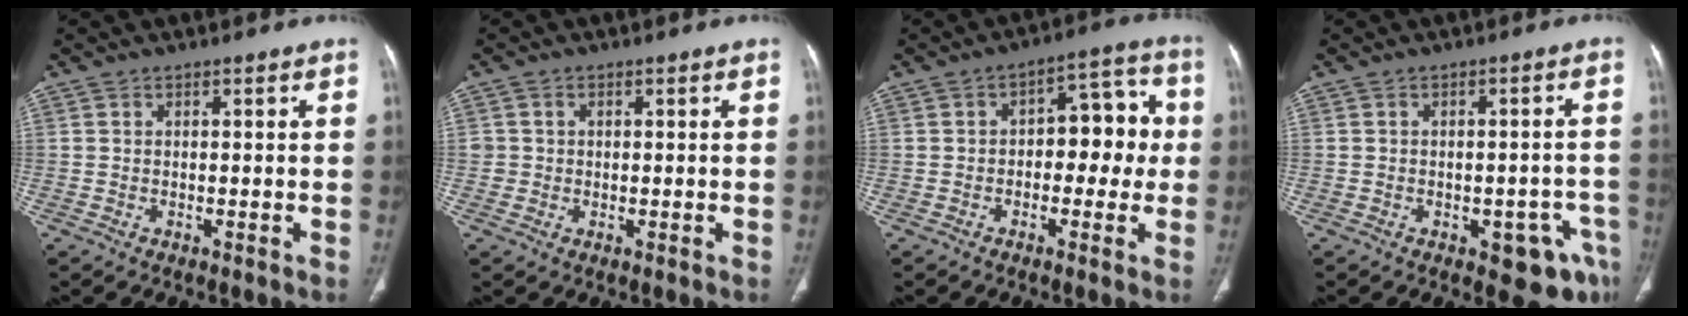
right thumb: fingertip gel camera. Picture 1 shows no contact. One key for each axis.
{"total": 1.8, "fx": 0.2, "fy": 1.8, "fz": 0.2, "tx": 0.007, "ty": 0.004, "tz": 0.005}
{"total": 10.2, "fx": -0.2, "fy": 6.2, "fz": 8.1, "tx": -0.062, "ty": 0.040, "tz": -0.011}
{"total": 8.3, "fx": -4.3, "fy": 3.9, "fz": 6.1, "tx": -0.044, "ty": 0.021, "tz": -0.047}